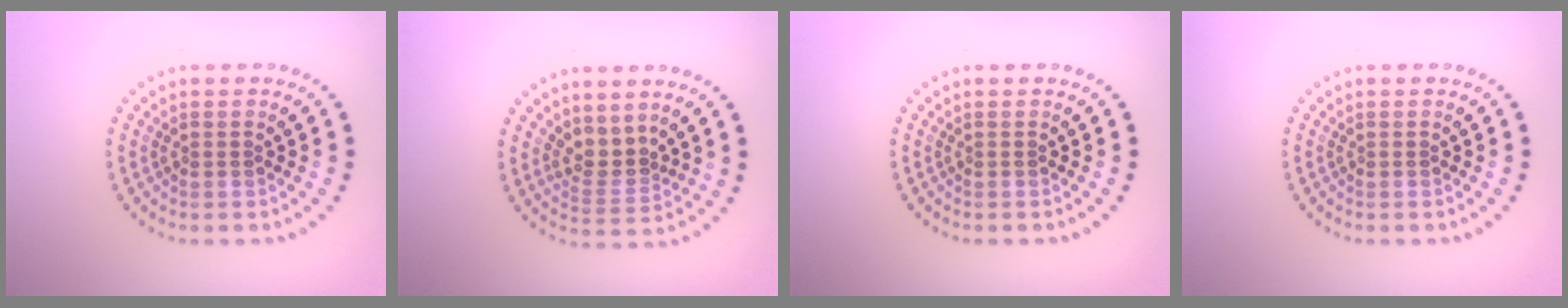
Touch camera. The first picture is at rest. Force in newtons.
{"total": 2.4, "press": 1.7, "slide": 1.7}
{"total": 0.0}
{"total": 0.0}